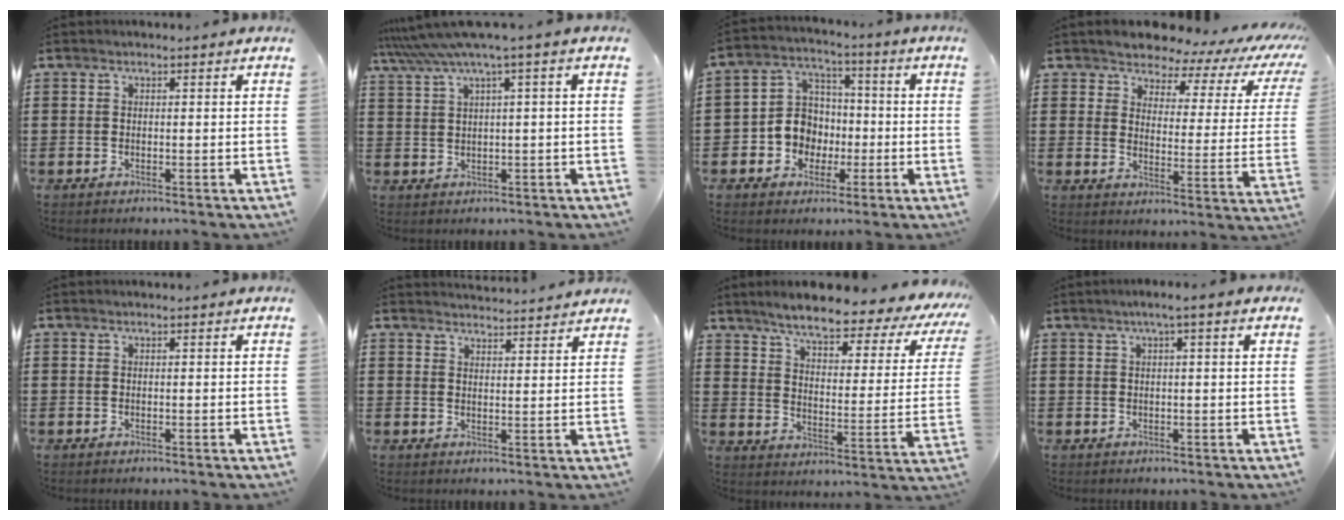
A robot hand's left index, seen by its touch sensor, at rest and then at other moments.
{"total": 4.8, "force": [2.0, -0.2, 4.3], "torque": [-0.096, -0.018, 0.032]}
{"total": 7.5, "force": [-1.6, 7.0, 2.3], "torque": [-0.083, 0.010, -0.032]}
{"total": 5.0, "force": [4.6, 1.8, 1.0], "torque": [-0.044, -0.033, 0.074]}
{"total": 0.0}
{"total": 2.7, "force": [2.7, 0.0, -0.1], "torque": [-0.006, -0.012, 0.052]}
{"total": 6.3, "force": [5.3, 0.5, 3.4], "torque": [-0.083, -0.037, 0.081]}
{"total": 1.9, "force": [0.7, -0.1, 1.8], "torque": [-0.034, 0.001, 0.011]}